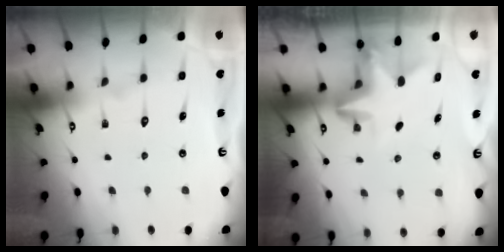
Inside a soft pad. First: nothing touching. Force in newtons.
{"total": 3.0, "press": 3.0, "slide": 0.2}